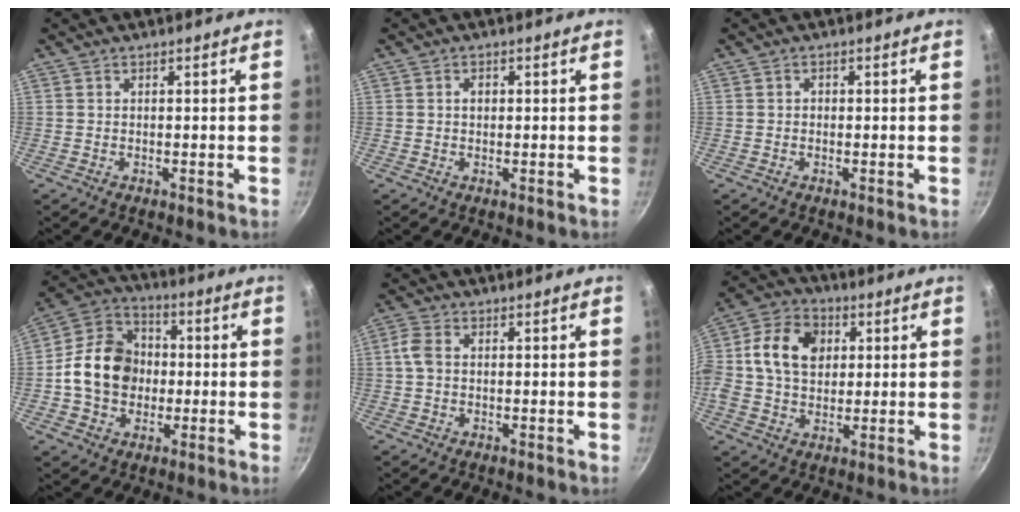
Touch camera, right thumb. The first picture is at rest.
{"total": 1.6, "force": [0.2, 1.2, 1.0], "torque": [-0.010, 0.003, 0.002]}
{"total": 0.9, "force": [-0.1, 0.8, 0.4], "torque": [-0.004, 0.004, -0.002]}
{"total": 14.6, "force": [-0.8, 12.0, 8.3], "torque": [-0.112, 0.027, -0.029]}
{"total": 3.6, "force": [0.3, 2.5, 2.6], "torque": [-0.059, 0.010, 0.000]}
{"total": 14.2, "force": [2.6, 10.6, 9.1], "torque": [-0.149, 0.015, 0.026]}